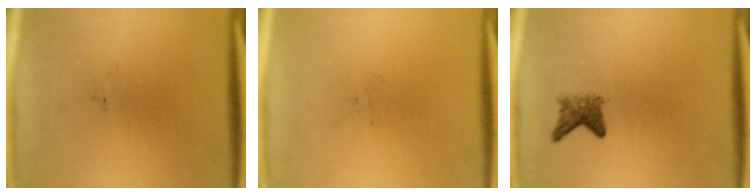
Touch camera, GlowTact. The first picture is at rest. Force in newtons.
{"total": 0.0}
{"total": 2.3}